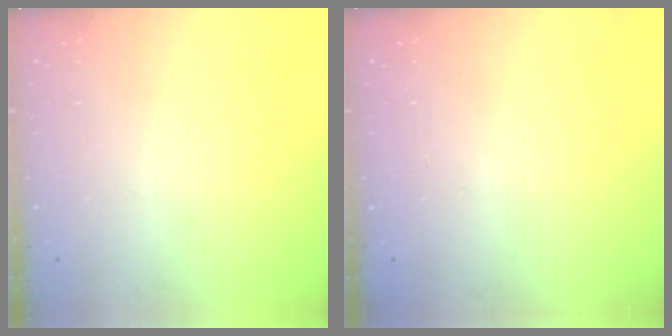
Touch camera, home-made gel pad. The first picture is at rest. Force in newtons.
{"total": 0.0}